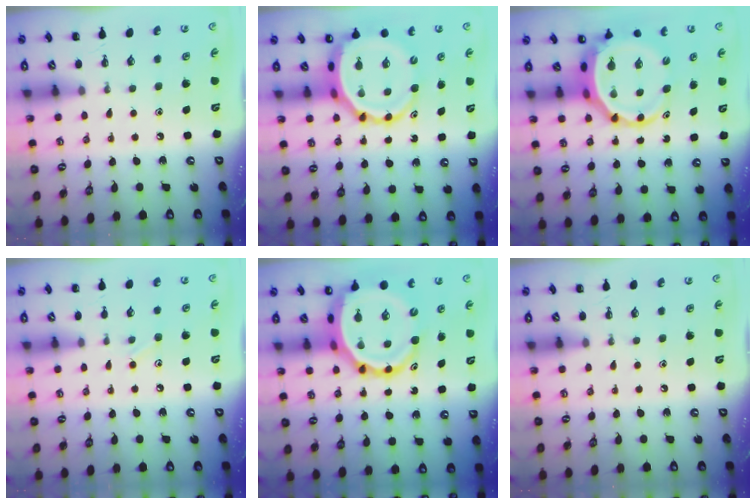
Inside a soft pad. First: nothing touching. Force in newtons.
{"total": 10.2, "press": 9.8, "slide": 2.9}
{"total": 7.7, "press": 7.4, "slide": 2.1}
{"total": 6.6, "press": 6.2, "slide": 2.3}
{"total": 16.2, "press": 15.5, "slide": 4.5}
{"total": 0.0}